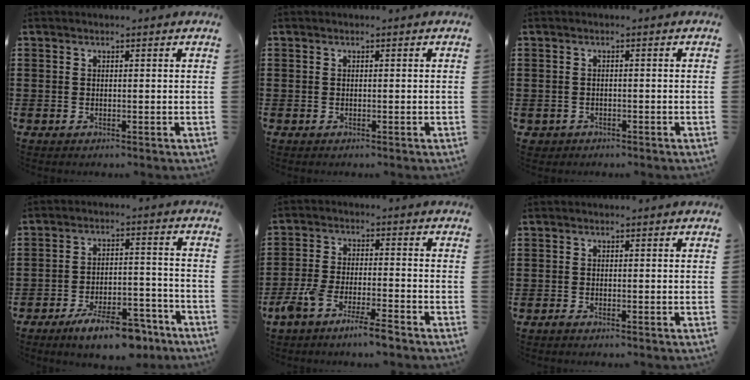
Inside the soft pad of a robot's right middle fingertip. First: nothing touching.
{"total": 0.0}
{"total": 0.7, "force": [-0.5, 0.5, 0.0], "torque": [-0.002, 0.002, -0.013]}
{"total": 9.2, "force": [-7.1, 2.2, 5.4], "torque": [-0.084, 0.022, -0.128]}
{"total": 6.3, "force": [-5.0, 0.6, 3.8], "torque": [-0.094, -0.011, -0.098]}
{"total": 0.5, "force": [-0.4, 0.0, 0.3], "torque": [-0.006, -0.003, -0.007]}